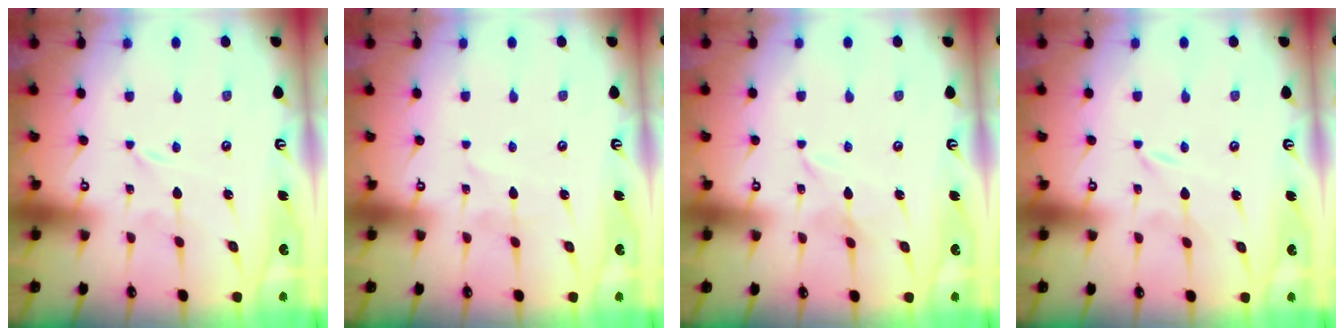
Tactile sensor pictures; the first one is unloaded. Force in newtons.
{"total": 1.7, "press": 1.6, "slide": 0.2}
{"total": 1.9, "press": 1.9, "slide": 0.3}
{"total": 0.0}